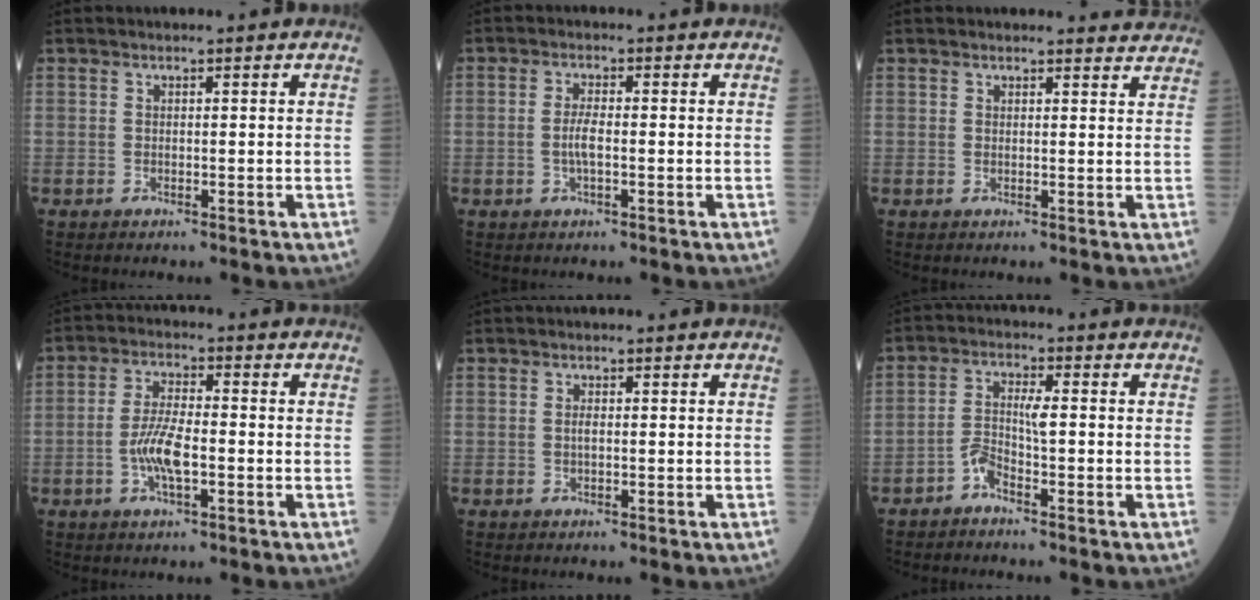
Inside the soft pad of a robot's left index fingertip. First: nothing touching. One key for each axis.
{"total": 2.7, "fx": -0.6, "fy": 0.6, "fz": 2.6, "tx": -0.057, "ty": 0.001, "tz": -0.012}
{"total": 4.2, "fx": 4.1, "fy": 0.6, "fz": -0.1, "tx": 0.006, "ty": -0.012, "tz": 0.023}
{"total": 6.1, "fx": -1.7, "fy": 1.5, "fz": 5.7, "tx": -0.121, "ty": 0.002, "tz": -0.034}
{"total": 0.7, "fx": -0.1, "fy": 0.3, "fz": 0.7, "tx": -0.016, "ty": 0.000, "tz": -0.001}
{"total": 3.5, "fx": -1.8, "fy": 0.7, "fz": 3.0, "tx": -0.063, "ty": 0.010, "tz": -0.033}